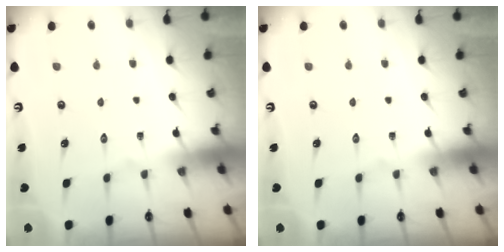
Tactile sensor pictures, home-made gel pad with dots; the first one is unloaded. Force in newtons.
{"total": 0.0}